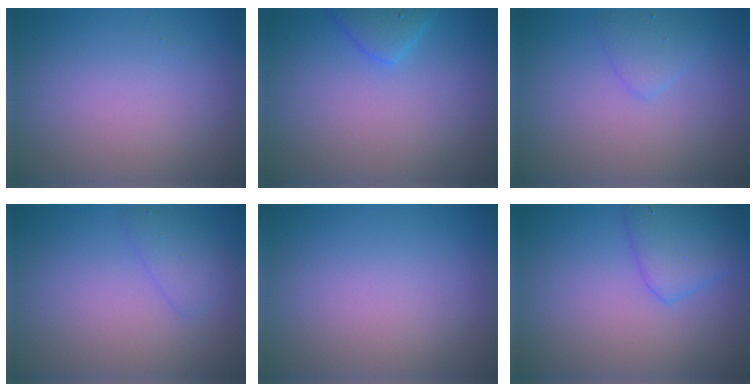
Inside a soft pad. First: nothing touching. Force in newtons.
{"total": 2.3, "press": 2.3, "slide": 0.2}
{"total": 1.7, "press": 1.6, "slide": 0.1}
{"total": 1.7, "press": 1.7, "slide": 0.1}
{"total": 0.0}
{"total": 3.3, "press": 3.3, "slide": 0.2}